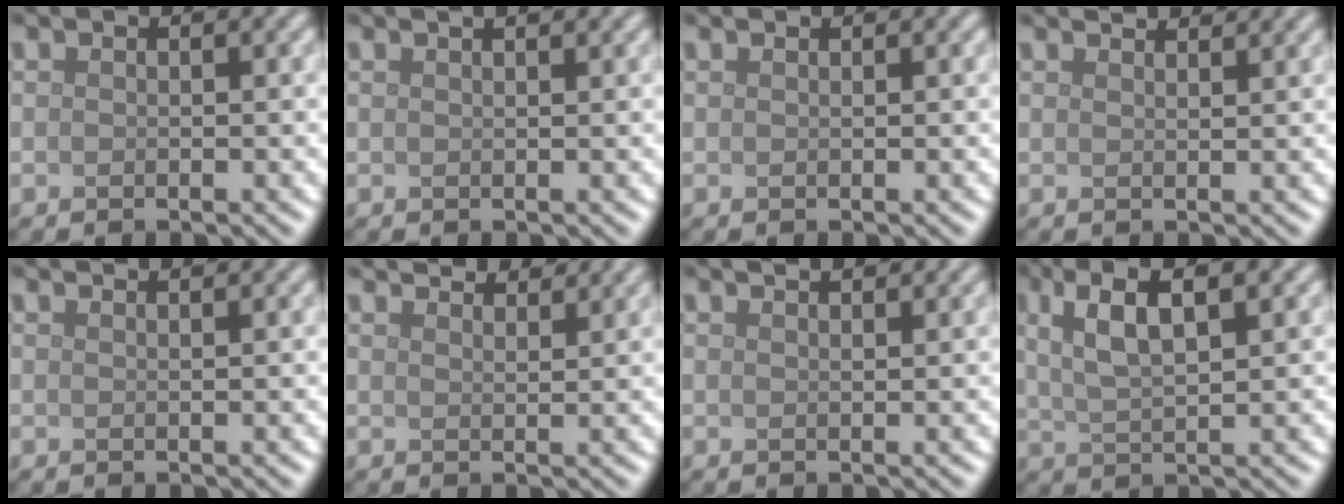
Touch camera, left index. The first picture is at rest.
{"total": 2.9, "force": [1.9, 1.2, 1.8], "torque": [-0.004, 0.012, -0.003]}
{"total": 0.6, "force": [0.6, 0.0, 0.0], "torque": [-0.001, -0.002, 0.008]}
{"total": 3.0, "force": [2.7, 0.6, 1.1], "torque": [-0.001, 0.007, 0.017]}
{"total": 2.6, "force": [2.1, 0.9, 1.2], "torque": [0.000, 0.009, -0.001]}
{"total": 4.2, "force": [3.9, 0.7, 1.3], "torque": [-0.015, 0.002, 0.046]}
{"total": 2.7, "force": [2.1, 0.8, 1.4], "torque": [-0.002, 0.010, 0.007]}
{"total": 5.9, "force": [2.6, 1.9, 4.9], "torque": [-0.089, 0.007, 0.046]}